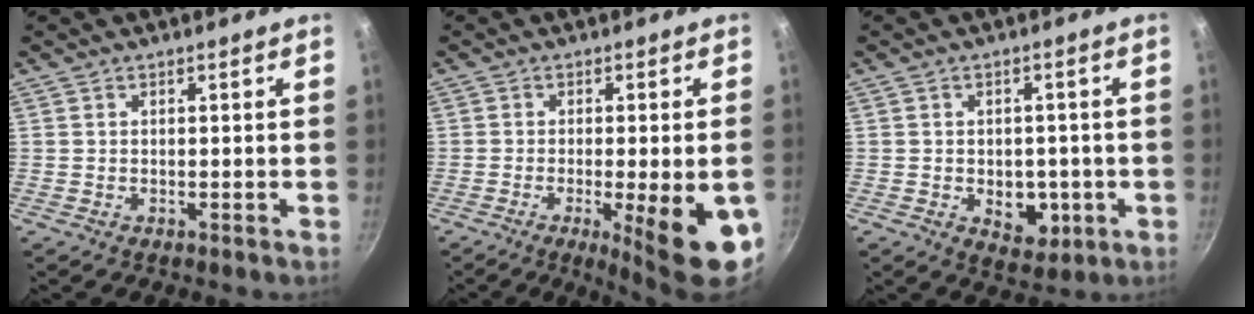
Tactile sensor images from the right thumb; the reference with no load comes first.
{"total": 13.7, "force": [-4.4, 2.9, 12.6], "torque": [-0.153, 0.000, -0.053]}
{"total": 7.5, "force": [-1.8, 5.4, 4.9], "torque": [-0.034, 0.001, -0.017]}